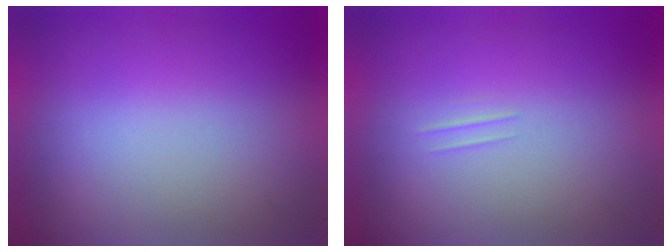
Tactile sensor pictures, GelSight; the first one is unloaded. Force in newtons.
{"total": 1.1}